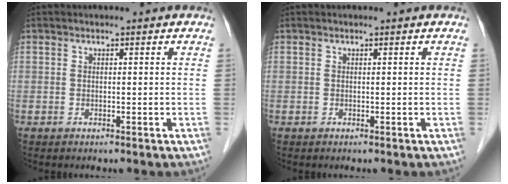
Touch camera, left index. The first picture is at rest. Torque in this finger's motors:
{"motor_torque": [0.07, 0.00, 0.02, 0.01]}